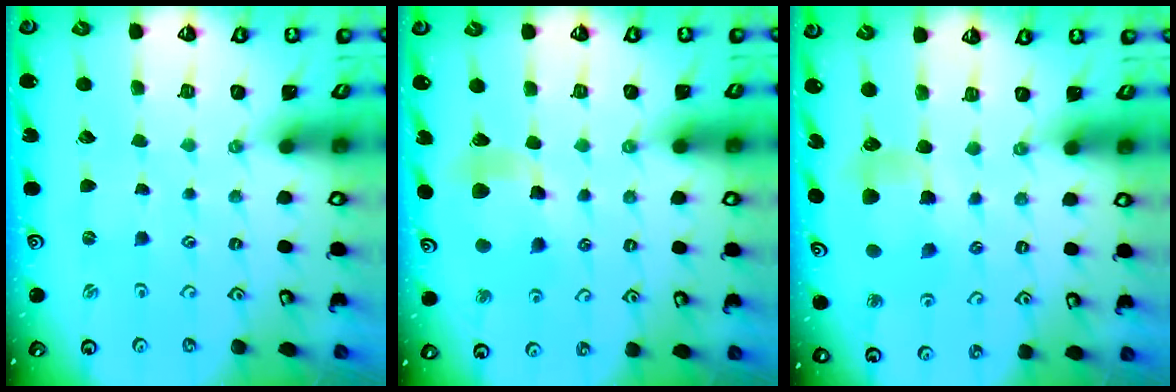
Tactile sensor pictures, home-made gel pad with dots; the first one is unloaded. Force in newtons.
{"total": 9.8, "press": 9.7, "slide": 1.2}
{"total": 8.5, "press": 8.4, "slide": 0.7}